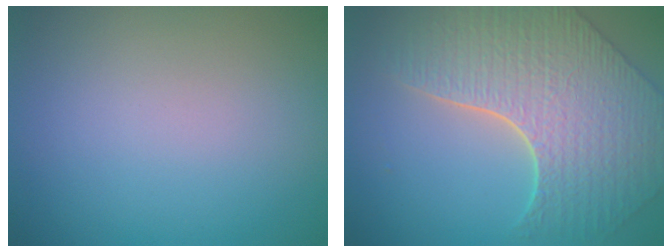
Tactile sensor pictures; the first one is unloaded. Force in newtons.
{"total": 8.3, "press": 6.1, "slide": 5.6}